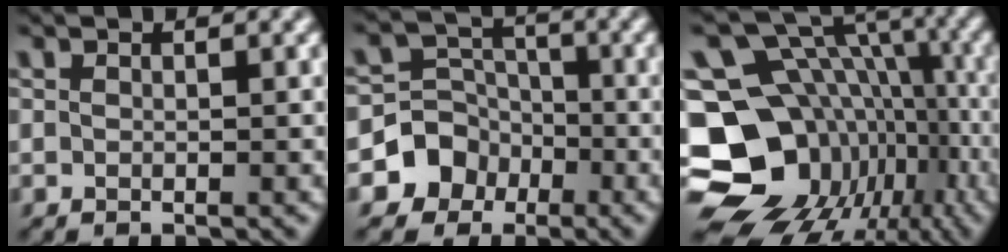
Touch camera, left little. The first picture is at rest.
{"total": 6.3, "force": [-3.2, 5.4, 0.6], "torque": [0.016, 0.004, -0.083]}
{"total": 18.3, "force": [-5.3, 14.9, 9.2], "torque": [-0.168, 0.004, -0.066]}